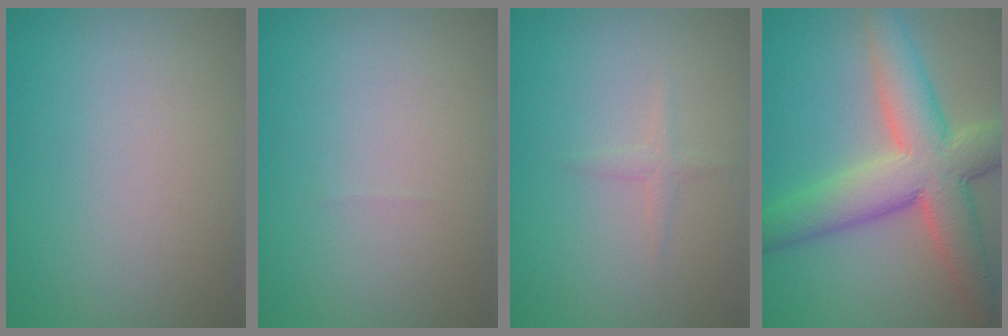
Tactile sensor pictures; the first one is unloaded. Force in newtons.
{"total": 0.0}
{"total": 0.9, "press": 0.9, "slide": 0.0}
{"total": 9.4, "press": 9.4, "slide": 0.5}